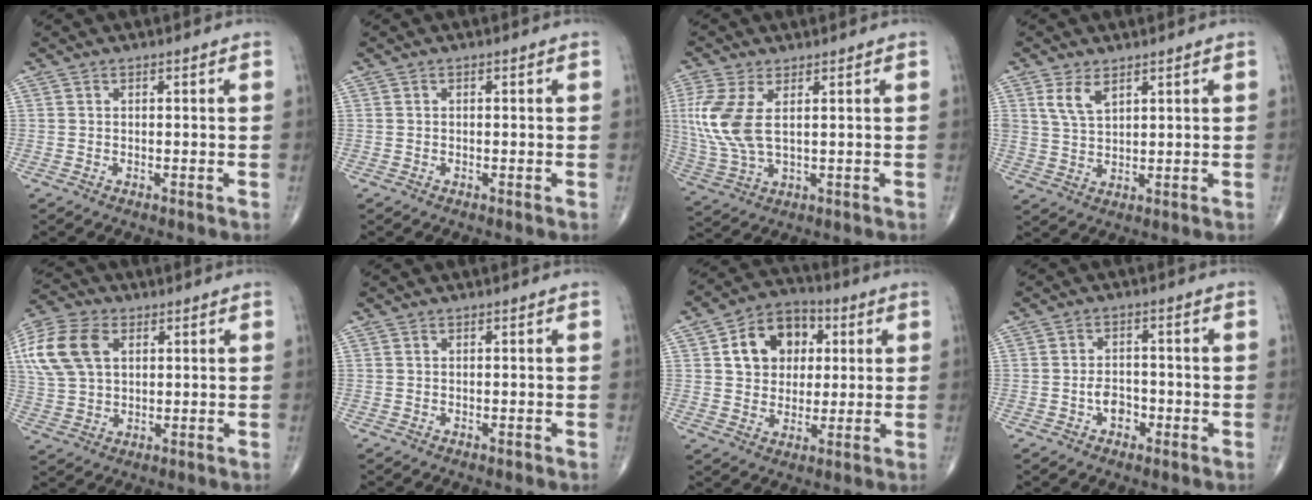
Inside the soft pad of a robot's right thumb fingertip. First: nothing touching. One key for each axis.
{"total": 0.0}
{"total": 10.5, "fx": 2.2, "fy": 4.8, "fz": 9.0, "tx": -0.231, "ty": -0.004, "tz": 0.053}
{"total": 4.8, "fx": 2.7, "fy": 2.4, "fz": 3.2, "tx": -0.058, "ty": -0.012, "tz": 0.058}
{"total": 15.2, "fx": 4.5, "fy": 10.1, "fz": 10.4, "tx": -0.233, "ty": 0.005, "tz": 0.086}
{"total": 0.0}
{"total": 12.6, "fx": 3.4, "fy": 9.7, "fz": 7.4, "tx": -0.080, "ty": 0.004, "tz": 0.050}
{"total": 4.1, "fx": -1.5, "fy": 2.8, "fz": 2.5, "tx": -0.024, "ty": 0.016, "tz": -0.027}